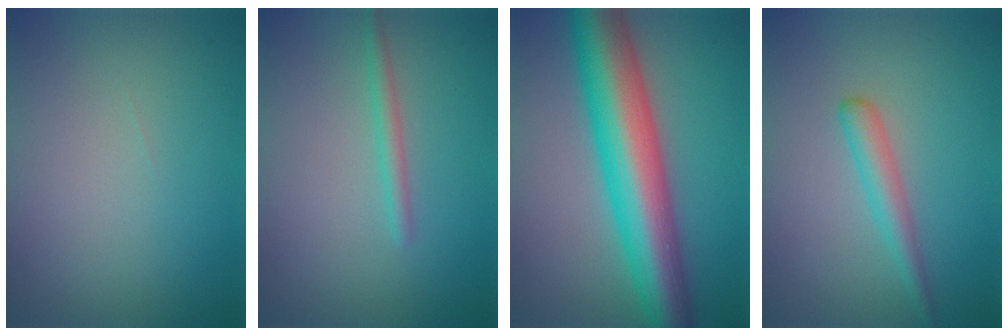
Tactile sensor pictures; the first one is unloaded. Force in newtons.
{"total": 1.4, "press": 1.4, "slide": 0.0}
{"total": 10.9, "press": 10.9, "slide": 0.1}
{"total": 2.2, "press": 2.2, "slide": 0.0}